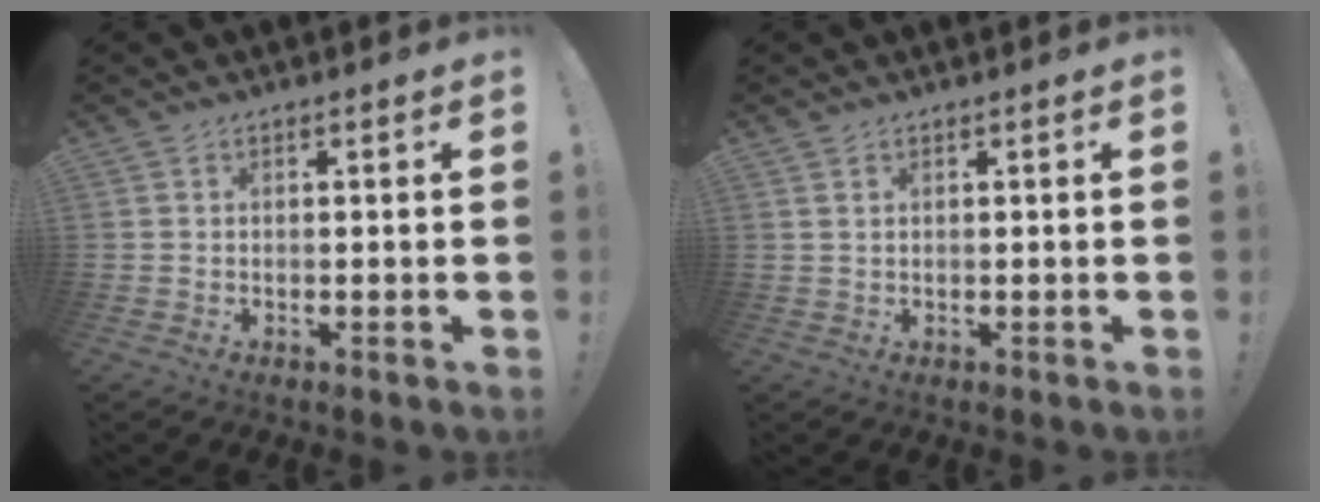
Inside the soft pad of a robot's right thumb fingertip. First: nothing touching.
{"total": 1.0, "force": [0.7, 0.3, 0.7], "torque": [-0.010, -0.002, 0.012]}